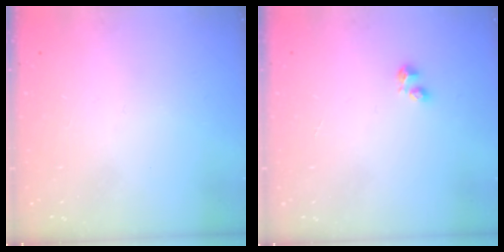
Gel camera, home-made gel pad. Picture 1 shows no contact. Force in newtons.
{"total": 2.9, "press": 2.8, "slide": 0.6}